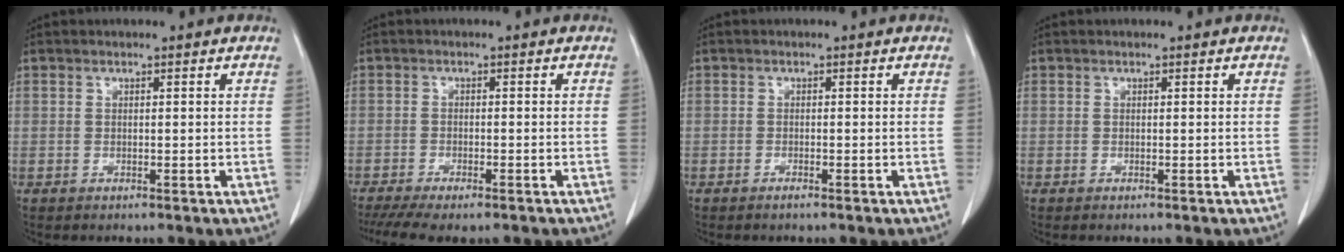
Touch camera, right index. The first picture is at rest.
{"total": 10.0, "force": [-8.0, 2.4, 5.4], "torque": [-0.082, -0.006, -0.119]}
{"total": 0.6, "force": [-0.5, 0.0, 0.3], "torque": [-0.009, -0.002, -0.008]}
{"total": 0.0}